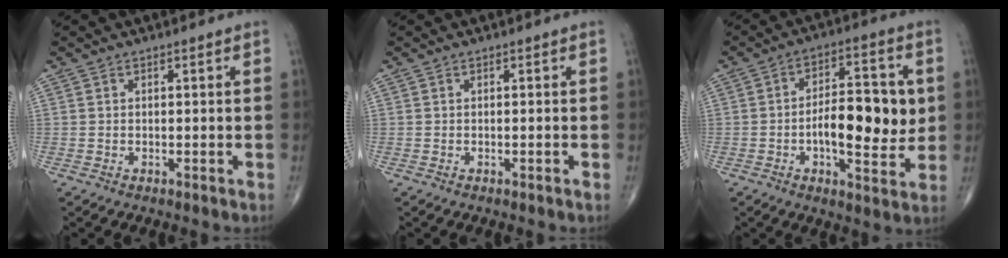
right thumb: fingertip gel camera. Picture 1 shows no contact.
{"total": 0.0}
{"total": 14.5, "force": [-0.3, 6.1, 13.1], "torque": [-0.174, 0.008, -0.007]}